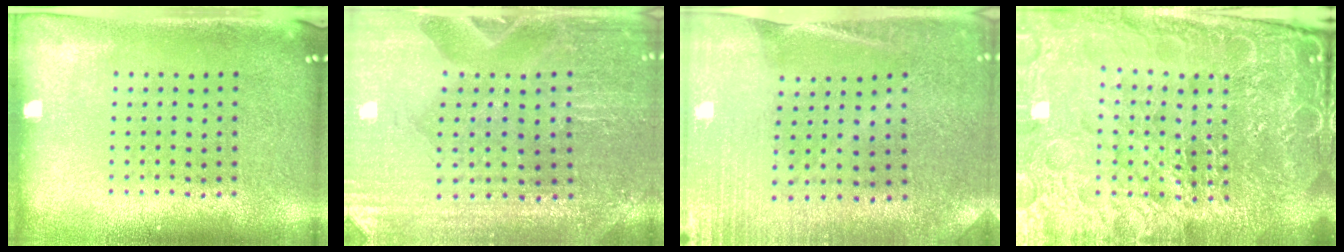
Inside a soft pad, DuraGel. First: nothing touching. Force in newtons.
{"total": 1.2, "press": 1.2, "slide": 0.0}
{"total": 0.5, "press": 0.5, "slide": 0.0}
{"total": 6.8, "press": 6.0, "slide": 3.2}